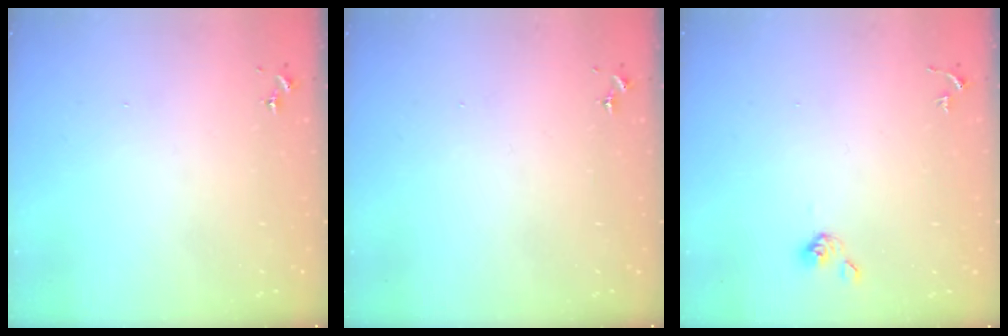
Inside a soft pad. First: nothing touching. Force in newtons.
{"total": 0.0}
{"total": 4.0, "press": 3.9, "slide": 0.8}